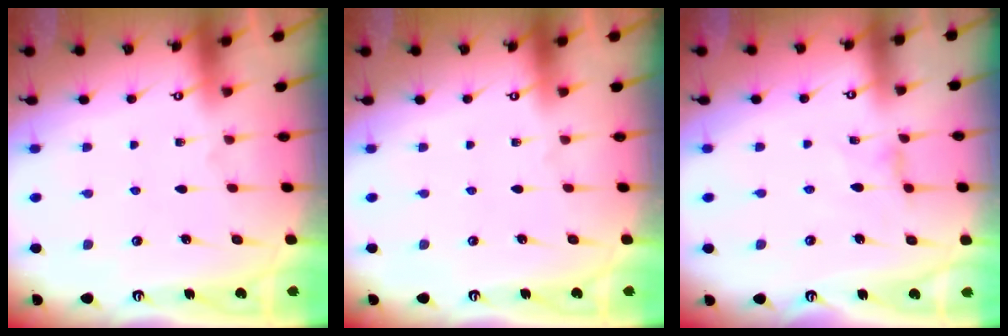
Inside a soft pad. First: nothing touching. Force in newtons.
{"total": 0.0}
{"total": 1.4, "press": 1.4, "slide": 0.4}